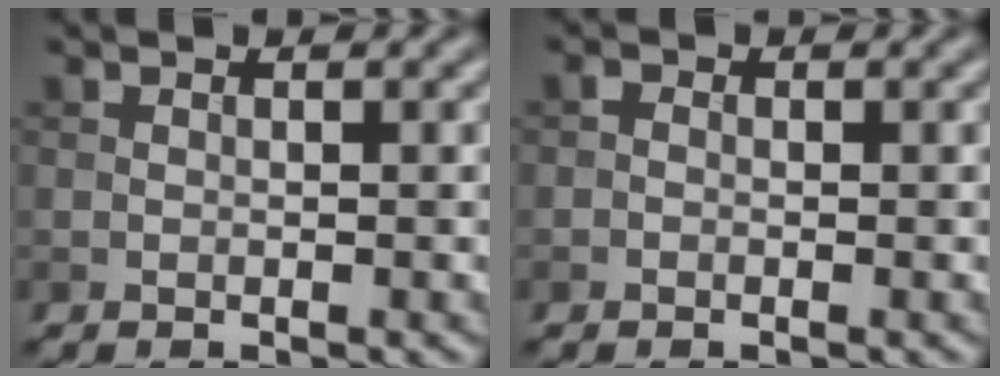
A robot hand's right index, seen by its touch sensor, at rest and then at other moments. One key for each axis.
{"total": 0.6, "fx": -0.3, "fy": 0.5, "fz": 0.3, "tx": -0.002, "ty": 0.002, "tz": -0.009}